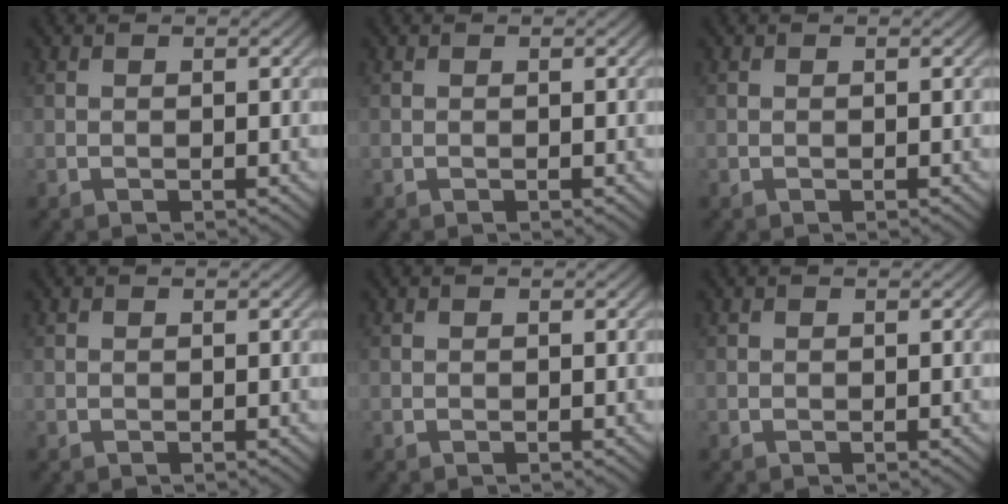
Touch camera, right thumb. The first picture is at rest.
{"total": 0.0}
{"total": 0.0}
{"total": 0.0}
{"total": 0.0}
{"total": 0.0}